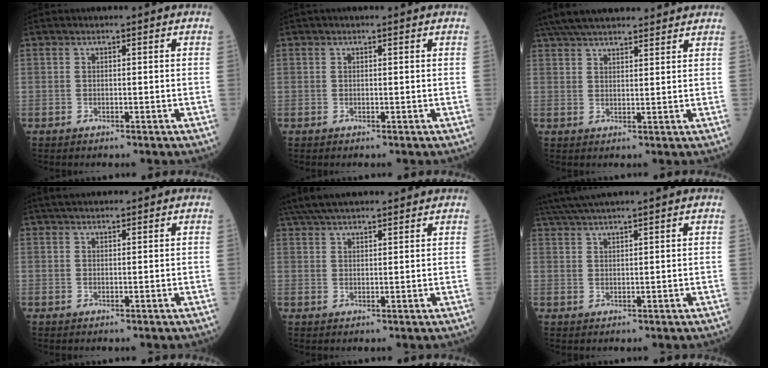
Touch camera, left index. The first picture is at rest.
{"total": 0.5, "force": [0.5, -0.1, 0.2], "torque": [-0.006, 0.006, 0.007]}
{"total": 17.1, "force": [15.0, 3.6, 7.3], "torque": [-0.132, 0.049, 0.231]}
{"total": 4.9, "force": [4.3, 0.8, 2.2], "torque": [-0.029, 0.030, 0.070]}
{"total": 14.1, "force": [12.4, 2.3, 6.3], "torque": [-0.111, 0.046, 0.196]}
{"total": 8.3, "force": [7.2, -1.2, 3.9], "torque": [-0.068, 0.029, 0.116]}